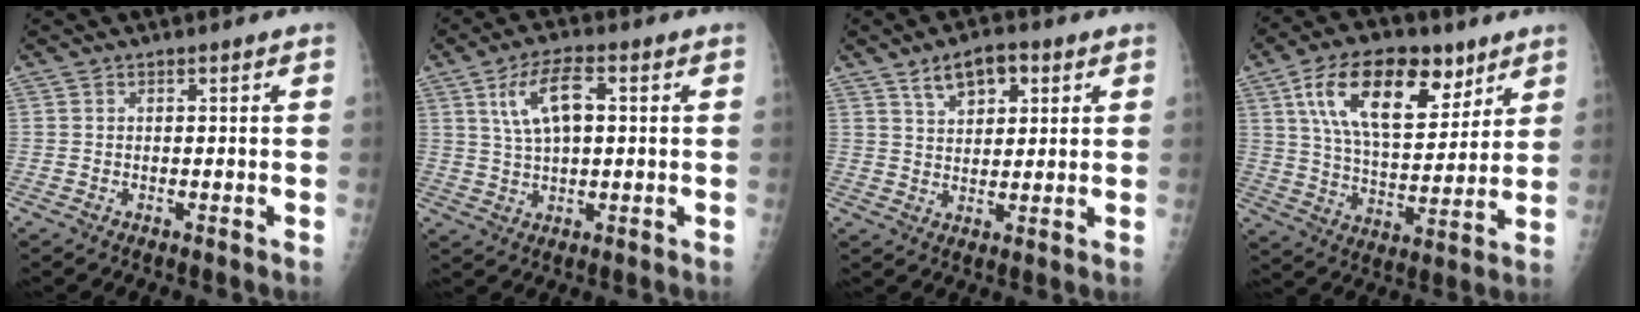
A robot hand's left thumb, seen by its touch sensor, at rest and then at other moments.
{"total": 9.2, "force": [2.6, 4.2, 7.7], "torque": [-0.136, 0.003, 0.051]}
{"total": 7.7, "force": [4.0, 4.3, 5.0], "torque": [-0.058, -0.013, 0.066]}
{"total": 20.4, "force": [9.8, 10.5, 14.4], "torque": [-0.210, -0.031, 0.171]}